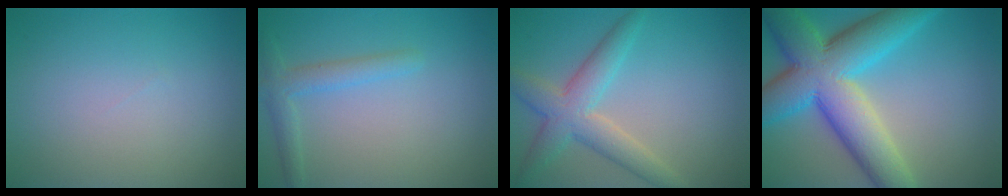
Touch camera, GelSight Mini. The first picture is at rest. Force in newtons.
{"total": 2.3, "press": 2.3, "slide": 0.1}
{"total": 4.8, "press": 4.8, "slide": 0.3}
{"total": 10.7, "press": 10.7, "slide": 0.8}